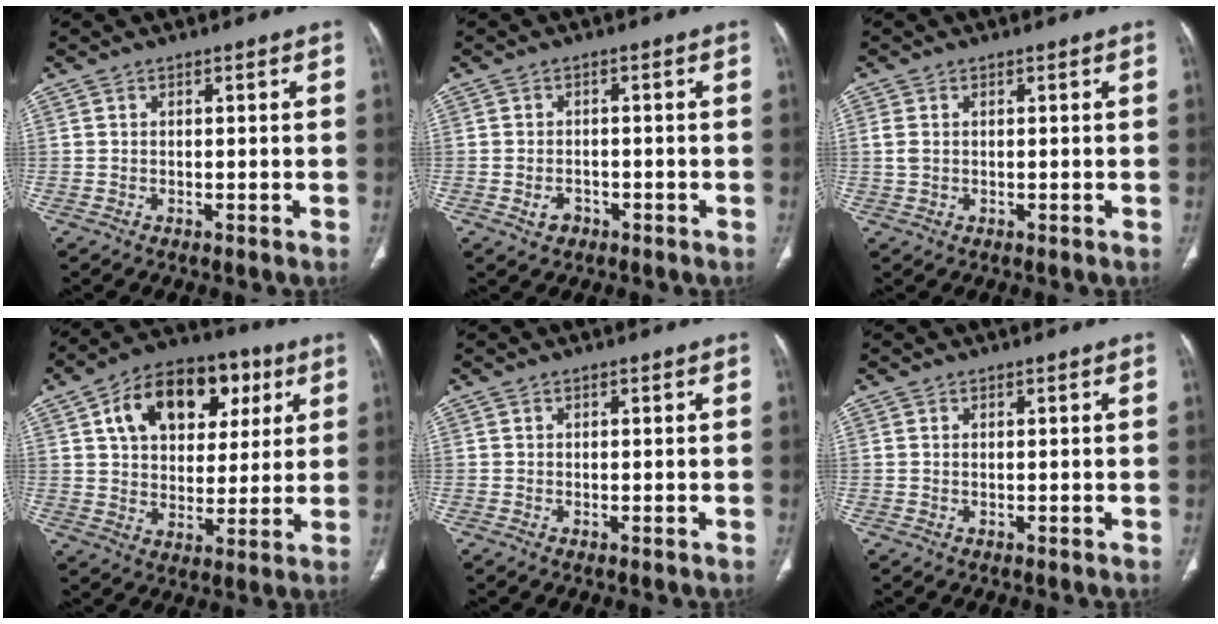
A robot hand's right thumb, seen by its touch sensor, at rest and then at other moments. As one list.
[{"total": 2.6, "force": [-1.3, 1.9, 1.2], "torque": [-0.018, 0.010, -0.016]}, {"total": 2.1, "force": [0.3, 1.4, 1.5], "torque": [-0.047, 0.006, 0.009]}, {"total": 18.4, "force": [7.0, 12.1, 12.1], "torque": [-0.148, 0.005, 0.109]}, {"total": 0.0}, {"total": 0.0}]